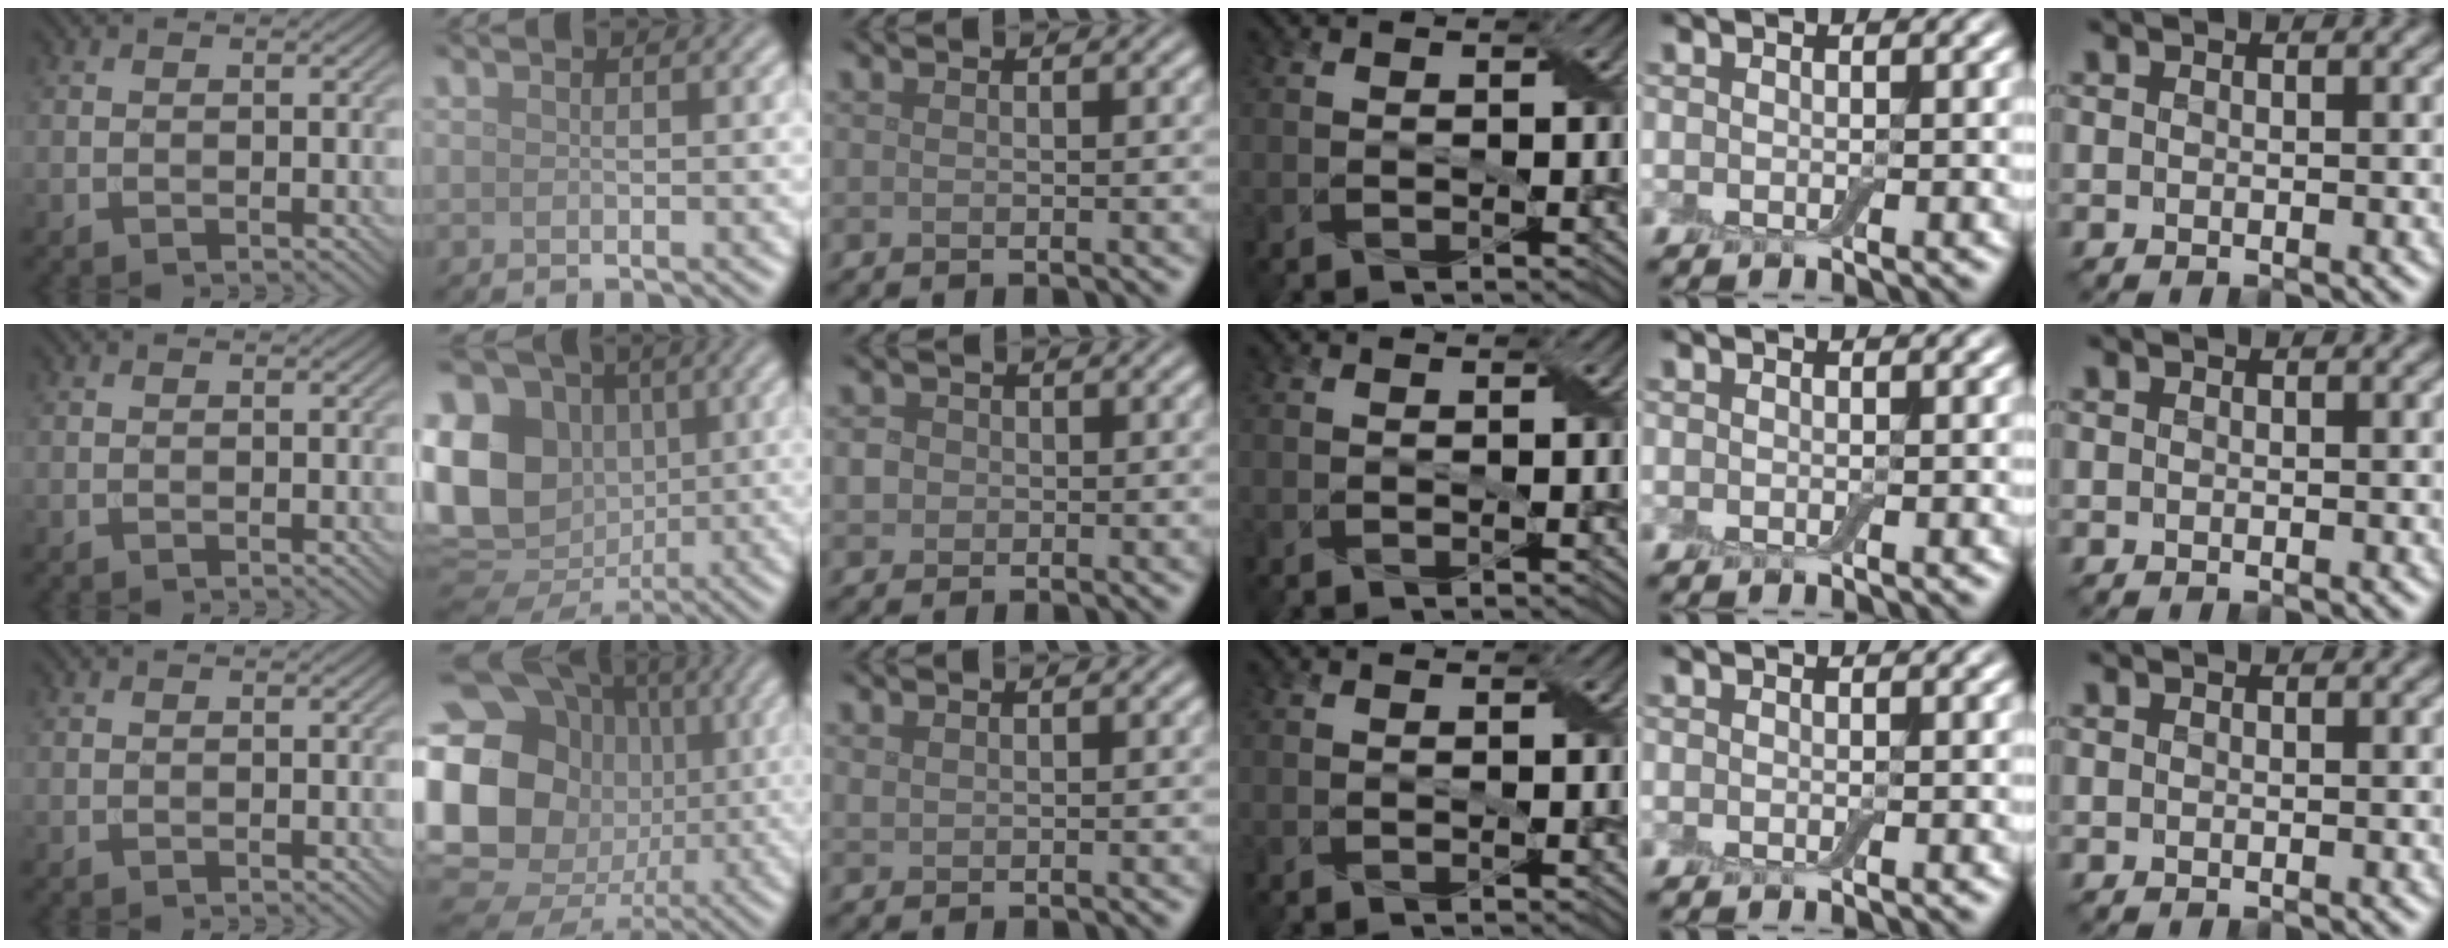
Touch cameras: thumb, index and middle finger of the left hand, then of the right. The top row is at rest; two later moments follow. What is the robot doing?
{"motion": "fold", "object": "aluminum foil"}